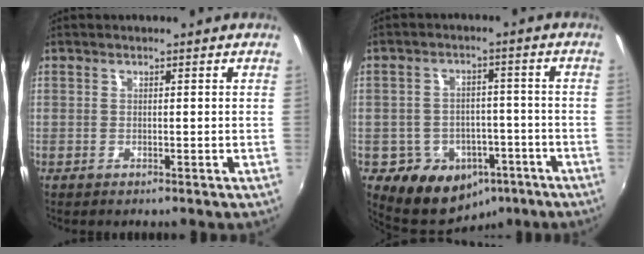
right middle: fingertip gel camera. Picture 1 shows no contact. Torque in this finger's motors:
{"motor_torque": [0.31, -0.63, 0.10, 0.02]}